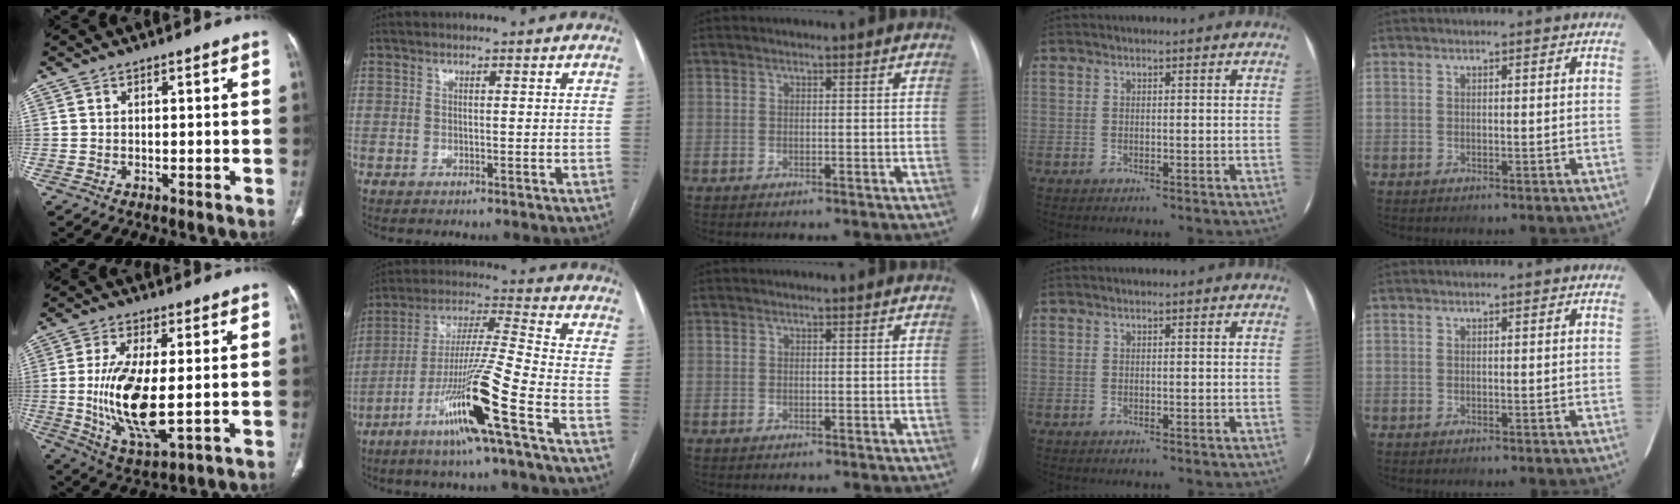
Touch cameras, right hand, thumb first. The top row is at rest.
{"thumb": {"total": 14.4, "force": [-0.7, 5.3, 13.3], "torque": [-0.269, -0.022, -0.004]}, "index": {"total": 15.6, "force": [-7.7, -1.2, 13.6], "torque": [-0.269, -0.020, -0.145]}}